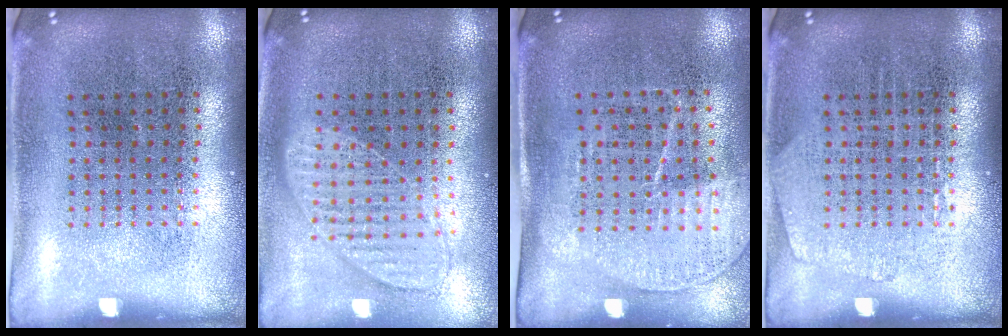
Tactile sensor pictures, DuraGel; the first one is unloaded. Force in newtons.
{"total": 0.9, "press": 0.9, "slide": 0.1}
{"total": 1.5, "press": 1.3, "slide": 0.8}
{"total": 1.0, "press": 1.0, "slide": 0.1}